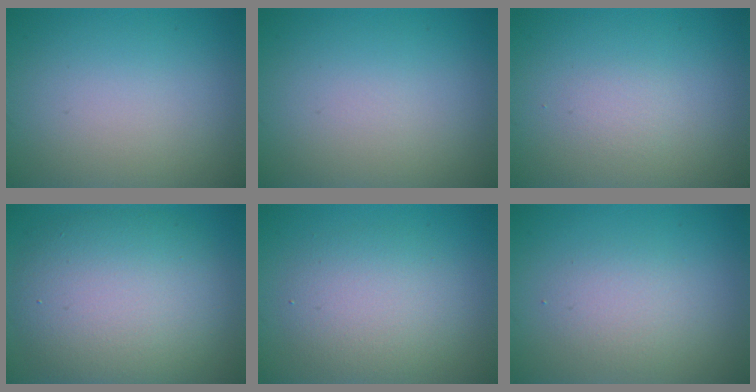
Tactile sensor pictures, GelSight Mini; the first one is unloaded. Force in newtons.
{"total": 0.0}
{"total": 0.9, "press": 0.9, "slide": 0.1}
{"total": 9.3, "press": 9.3, "slide": 0.5}
{"total": 4.2, "press": 4.2, "slide": 0.1}
{"total": 2.2, "press": 2.2, "slide": 0.2}